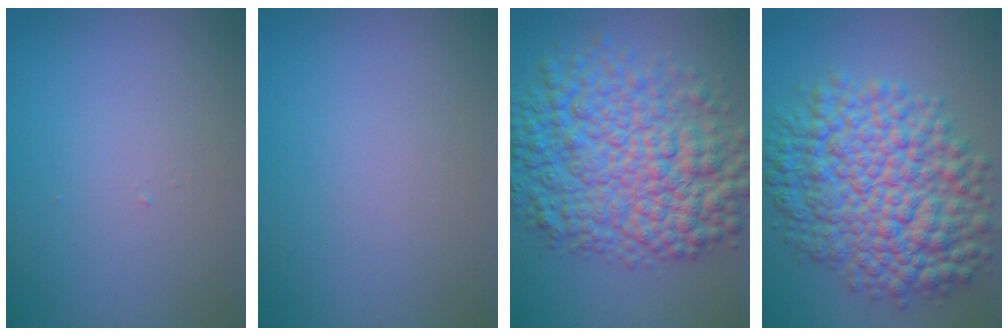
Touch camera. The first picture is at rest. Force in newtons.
{"total": 0.0}
{"total": 11.5, "press": 11.5, "slide": 0.1}
{"total": 11.7, "press": 11.7, "slide": 0.2}